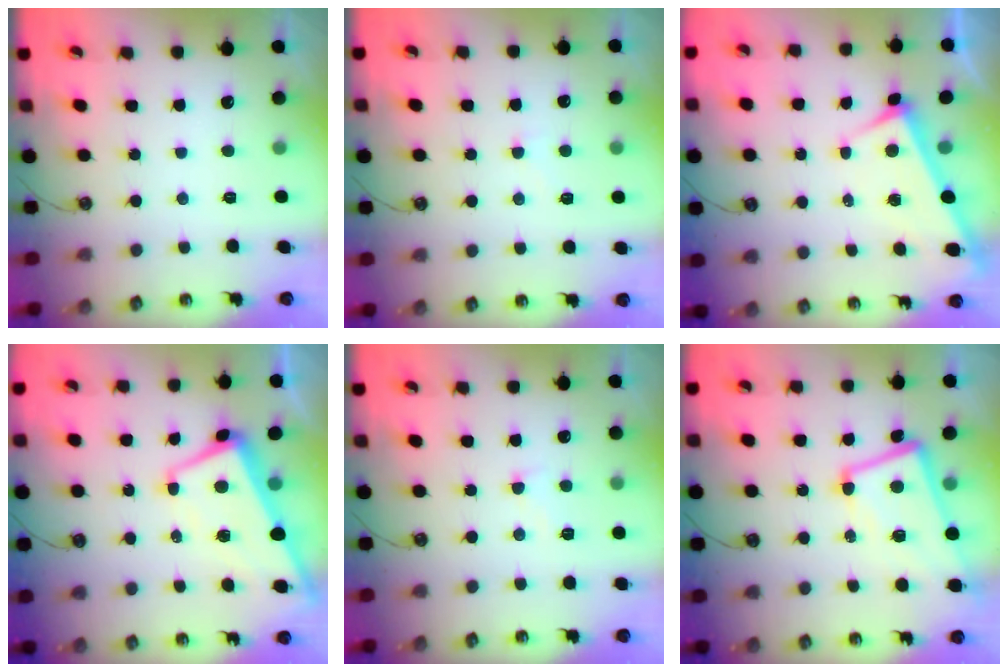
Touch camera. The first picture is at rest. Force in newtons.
{"total": 4.6, "press": 4.6, "slide": 0.5}
{"total": 4.8, "press": 4.8, "slide": 0.5}
{"total": 1.6, "press": 1.2, "slide": 1.1}
{"total": 2.0, "press": 1.9, "slide": 0.6}
{"total": 6.5, "press": 6.2, "slide": 2.0}